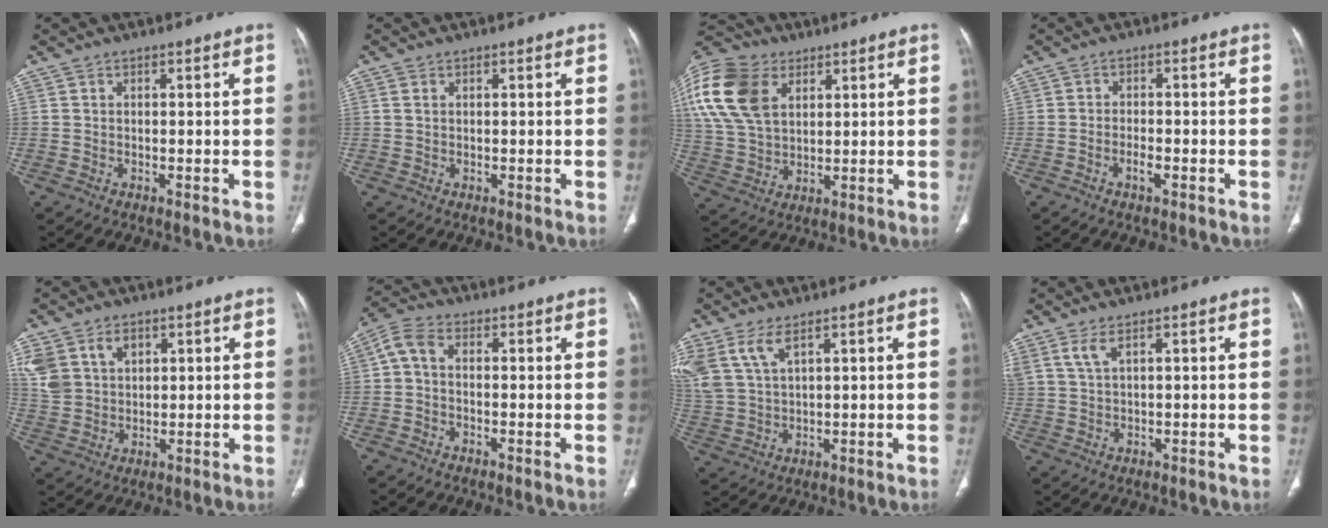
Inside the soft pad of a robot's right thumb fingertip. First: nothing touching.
{"total": 0.9, "force": [0.4, 0.6, 0.6], "torque": [-0.016, 0.005, 0.012]}
{"total": 19.9, "force": [7.5, 13.4, 12.6], "torque": [-0.275, 0.003, 0.142]}
{"total": 2.3, "force": [-1.3, 0.9, 1.7], "torque": [-0.033, 0.010, -0.022]}
{"total": 10.7, "force": [4.9, 7.7, 5.7], "torque": [-0.114, -0.003, 0.110]}
{"total": 4.2, "force": [-0.2, 2.6, 3.3], "torque": [-0.068, 0.015, -0.014]}
{"total": 7.7, "force": [4.6, 3.2, 5.3], "torque": [-0.124, -0.007, 0.107]}
{"total": 3.2, "force": [2.0, 0.8, 2.4], "torque": [-0.059, -0.004, 0.050]}